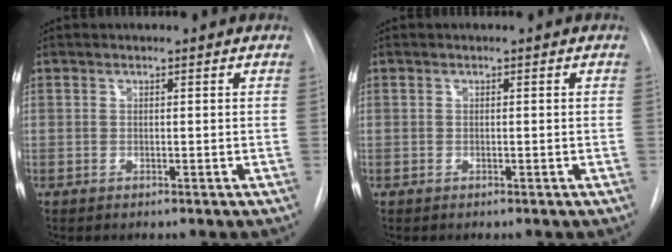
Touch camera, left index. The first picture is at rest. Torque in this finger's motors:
{"motor_torque": [-0.05, 0.05, -0.01, 0.00]}